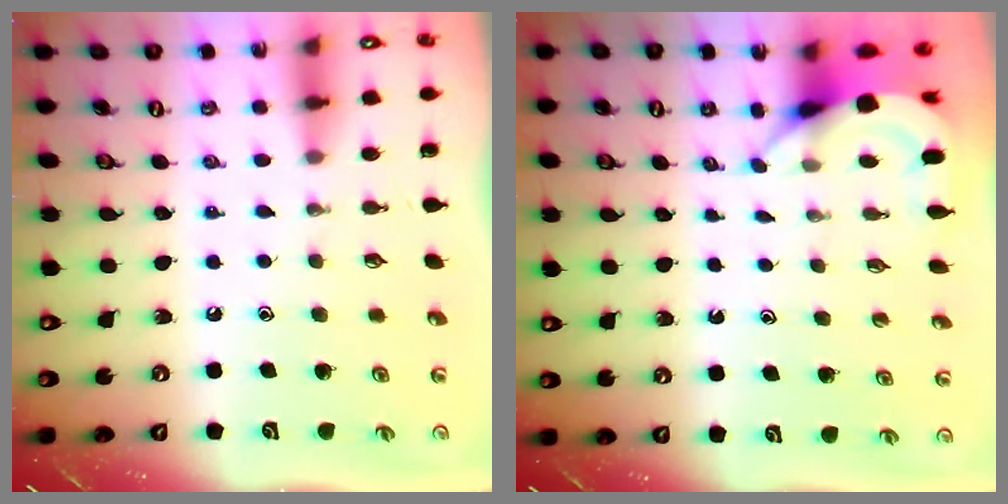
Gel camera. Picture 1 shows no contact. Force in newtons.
{"total": 3.7, "press": 3.7, "slide": 0.2}